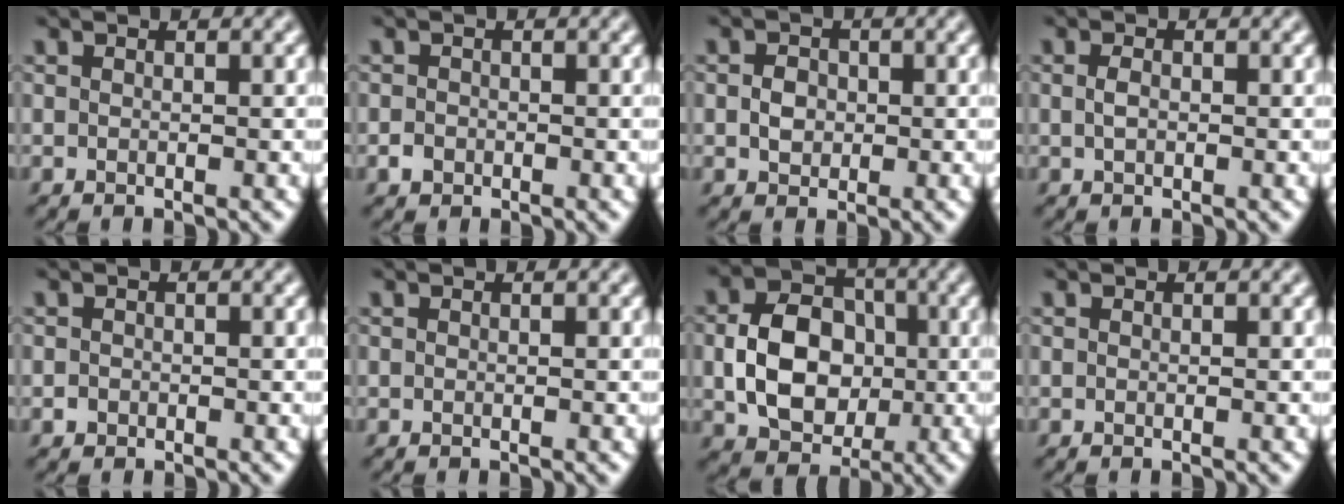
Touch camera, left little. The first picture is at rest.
{"total": 1.0, "force": [-0.5, 0.8, 0.3], "torque": [-0.003, -0.002, -0.014]}
{"total": 1.8, "force": [-0.3, 1.5, 1.0], "torque": [-0.018, 0.000, -0.010]}
{"total": 1.2, "force": [-0.2, 0.7, 0.9], "torque": [-0.023, 0.002, -0.004]}
{"total": 0.6, "force": [-0.4, 0.5, 0.1], "torque": [0.001, -0.004, -0.009]}
{"total": 0.0}
{"total": 7.5, "force": [-0.7, 5.7, 4.8], "torque": [-0.088, 0.003, -0.015]}
{"total": 0.0}